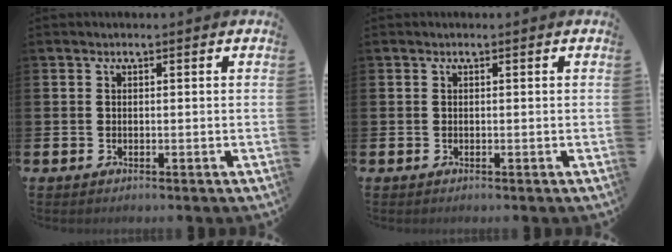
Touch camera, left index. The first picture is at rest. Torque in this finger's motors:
{"motor_torque": [0.00, 0.00, 0.00, 0.01]}